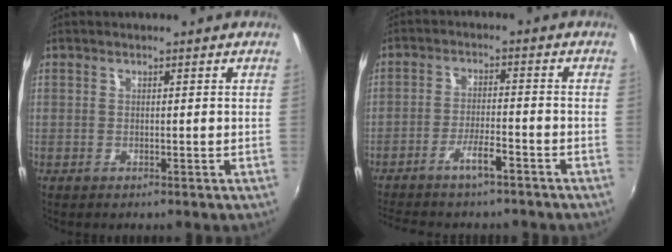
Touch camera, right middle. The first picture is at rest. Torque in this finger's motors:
{"motor_torque": [1.08, -1.06, 0.15, 0.11]}